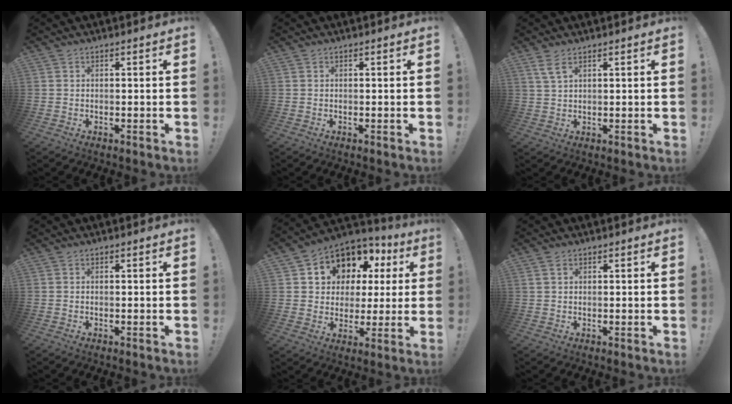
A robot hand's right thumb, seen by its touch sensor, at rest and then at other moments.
{"total": 0.0}
{"total": 5.4, "force": [3.1, 2.8, 3.4], "torque": [-0.060, -0.010, 0.057]}
{"total": 0.0}
{"total": 10.4, "force": [5.6, 8.1, 3.3], "torque": [-0.044, -0.053, 0.114]}
{"total": 1.5, "force": [0.8, 0.9, 0.9], "torque": [-0.015, 0.001, 0.015]}